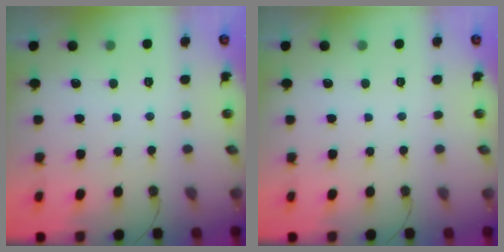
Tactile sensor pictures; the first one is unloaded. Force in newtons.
{"total": 0.0}